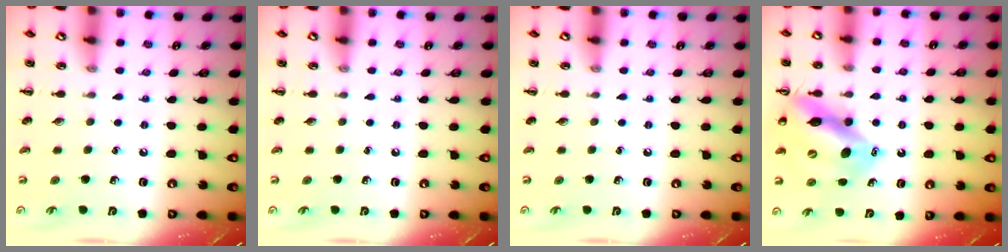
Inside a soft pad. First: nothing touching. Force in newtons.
{"total": 0.0}
{"total": 0.0}
{"total": 13.4, "press": 12.8, "slide": 4.1}